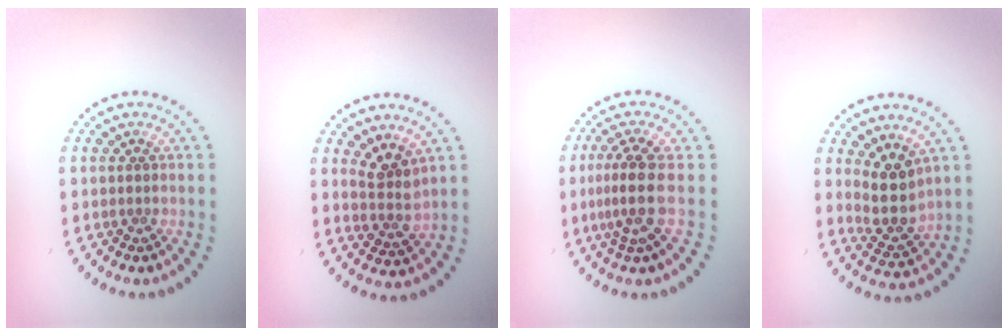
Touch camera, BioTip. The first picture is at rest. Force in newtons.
{"total": 2.7, "press": 2.0, "slide": 1.8}
{"total": 3.2, "press": 2.4, "slide": 2.1}
{"total": 3.6, "press": 2.9, "slide": 2.2}